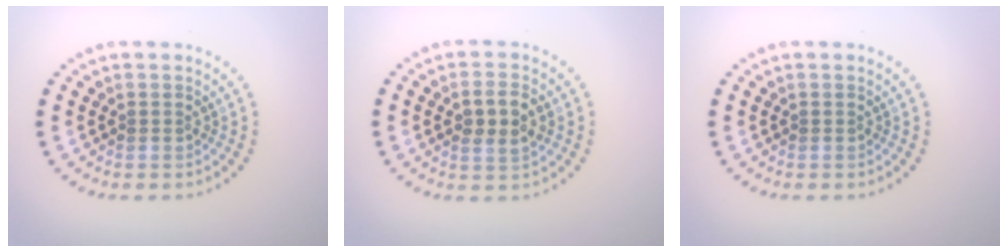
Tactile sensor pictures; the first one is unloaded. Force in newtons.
{"total": 2.9, "press": 2.8, "slide": 0.3}
{"total": 0.0}